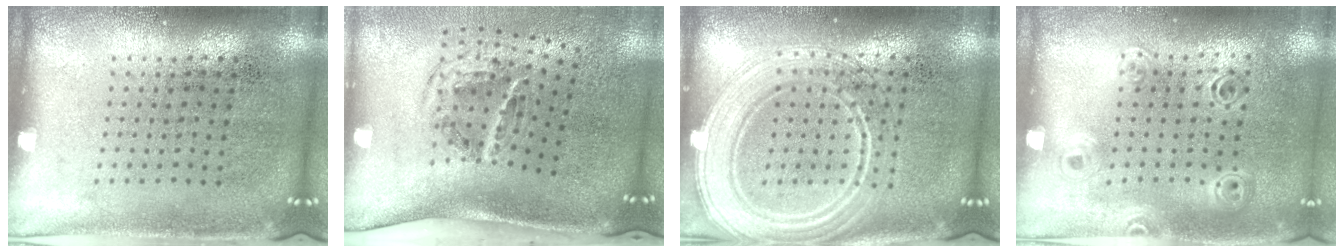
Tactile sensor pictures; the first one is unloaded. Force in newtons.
{"total": 2.0, "press": 1.2, "slide": 1.5}
{"total": 3.5, "press": 3.5, "slide": 0.5}
{"total": 1.1, "press": 1.1, "slide": 0.2}